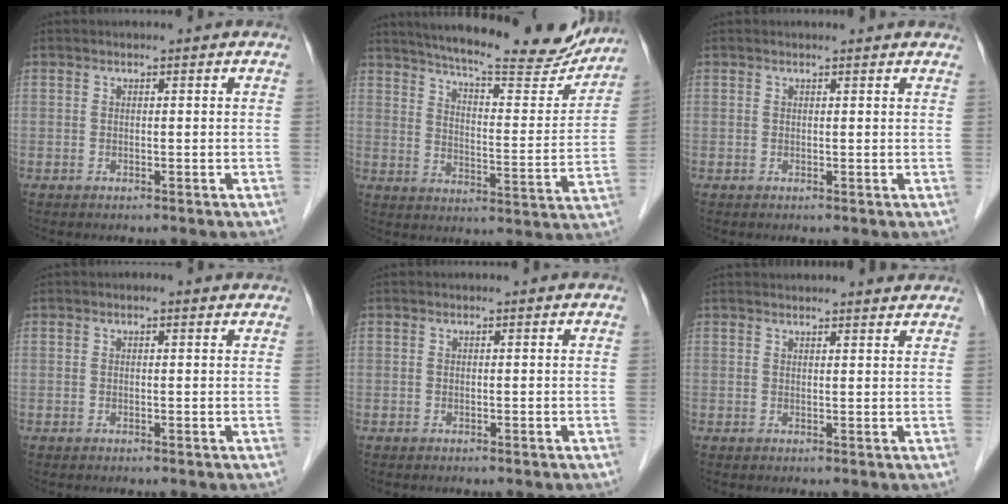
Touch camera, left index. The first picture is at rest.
{"total": 22.1, "force": [19.8, 2.8, 9.3], "torque": [-0.142, -0.035, 0.259]}
{"total": 3.7, "force": [3.5, 0.8, 1.0], "torque": [-0.012, 0.010, 0.028]}
{"total": 0.8, "force": [0.5, 0.3, 0.5], "torque": [-0.012, 0.006, 0.003]}
{"total": 0.0}
{"total": 8.3, "force": [8.0, 1.1, 2.2], "torque": [-0.022, 0.022, 0.083]}